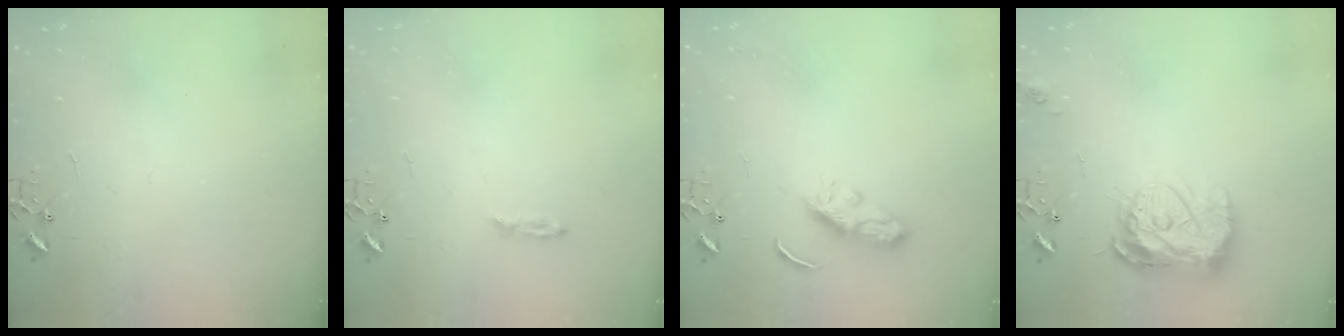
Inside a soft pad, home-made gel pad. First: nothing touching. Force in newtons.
{"total": 2.7, "press": 2.7, "slide": 0.4}
{"total": 6.7, "press": 6.7, "slide": 0.5}
{"total": 13.9, "press": 13.8, "slide": 1.4}